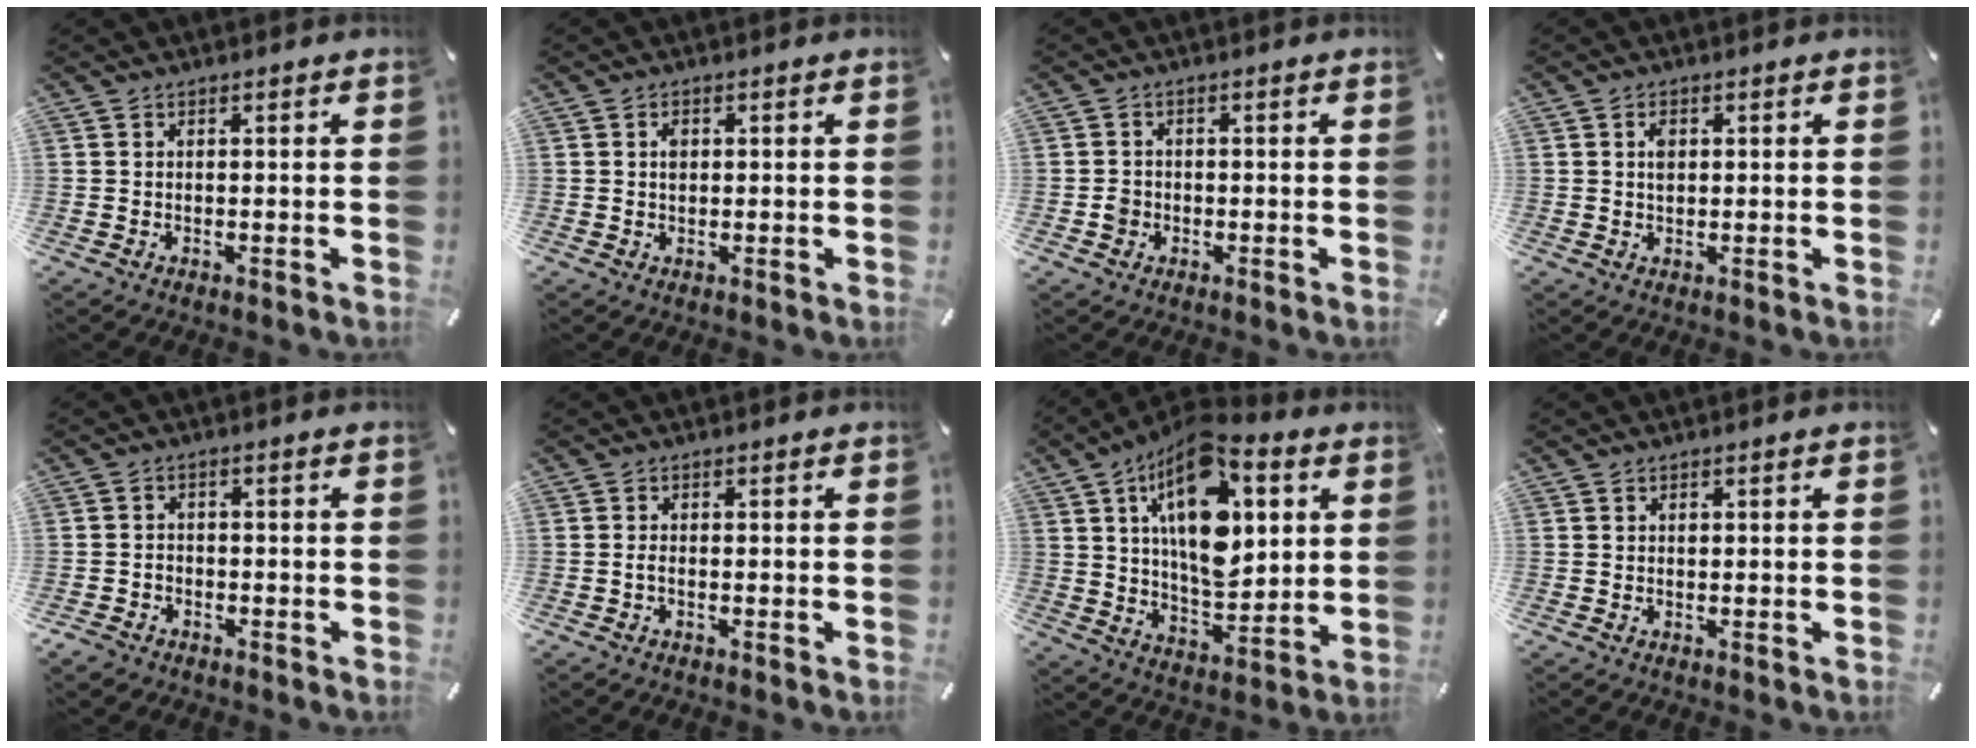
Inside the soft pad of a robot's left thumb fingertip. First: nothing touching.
{"total": 1.8, "force": [0.4, 1.3, 1.2], "torque": [-0.019, 0.000, 0.004]}
{"total": 2.2, "force": [-0.7, 2.0, 0.7], "torque": [-0.013, 0.005, -0.015]}
{"total": 2.3, "force": [0.5, 1.5, 1.7], "torque": [-0.030, 0.002, 0.007]}
{"total": 3.0, "force": [-2.0, 2.1, 0.7], "torque": [-0.018, 0.009, -0.042]}
{"total": 1.2, "force": [-0.5, 0.4, 1.0], "torque": [-0.019, 0.000, -0.009]}
{"total": 20.6, "force": [7.5, 11.2, 15.5], "torque": [-0.273, -0.032, 0.123]}
{"total": 0.5, "force": [0.1, 0.4, 0.3], "torque": [0.003, -0.004, 0.001]}